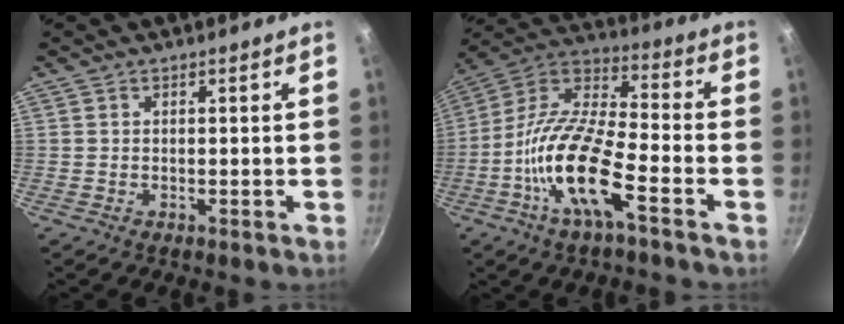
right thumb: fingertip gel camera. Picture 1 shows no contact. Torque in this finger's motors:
{"motor_torque": [0.20, 0.60, 2.01, -0.76, 0.53]}